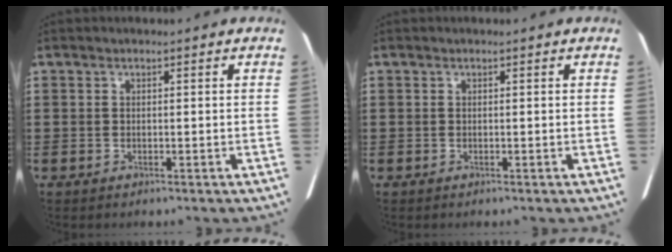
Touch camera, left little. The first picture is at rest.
{"total": 0.0}